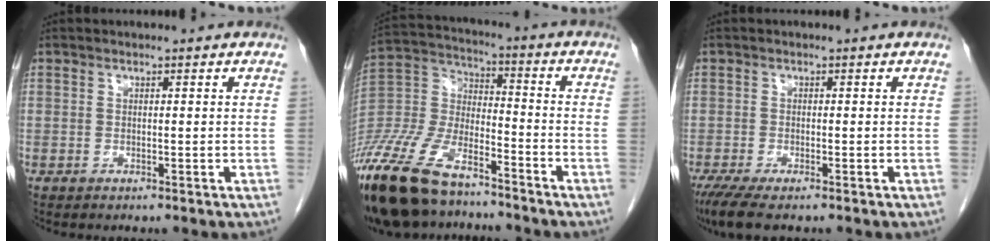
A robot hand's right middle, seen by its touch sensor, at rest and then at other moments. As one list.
[{"total": 20.3, "force": [-15.6, 7.0, 10.9], "torque": [-0.269, -0.017, -0.296]}, {"total": 4.8, "force": [-3.5, 0.8, 3.2], "torque": [-0.059, -0.013, -0.060]}]